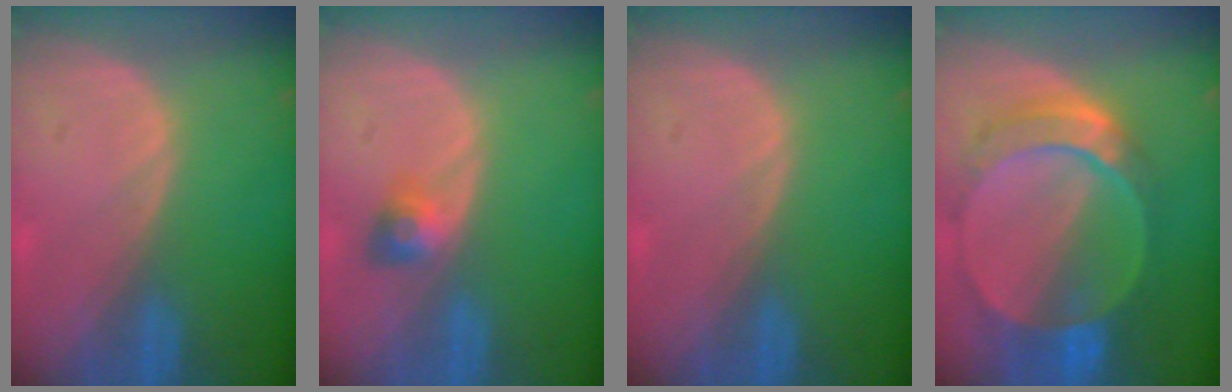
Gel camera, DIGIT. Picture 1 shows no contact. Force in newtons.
{"total": 3.0, "press": 2.6, "slide": 1.3}
{"total": 0.0}
{"total": 9.7, "press": 8.4, "slide": 4.9}